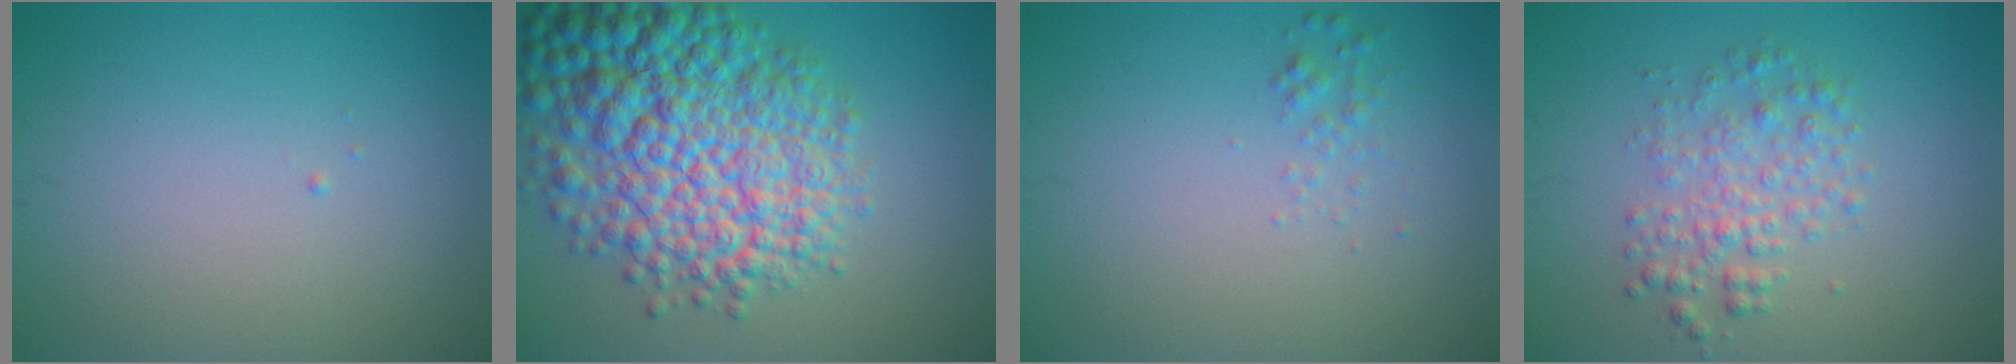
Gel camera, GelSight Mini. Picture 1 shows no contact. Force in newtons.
{"total": 11.6, "press": 11.6, "slide": 0.2}
{"total": 1.0, "press": 1.0, "slide": 0.0}
{"total": 3.1, "press": 3.1, "slide": 0.0}